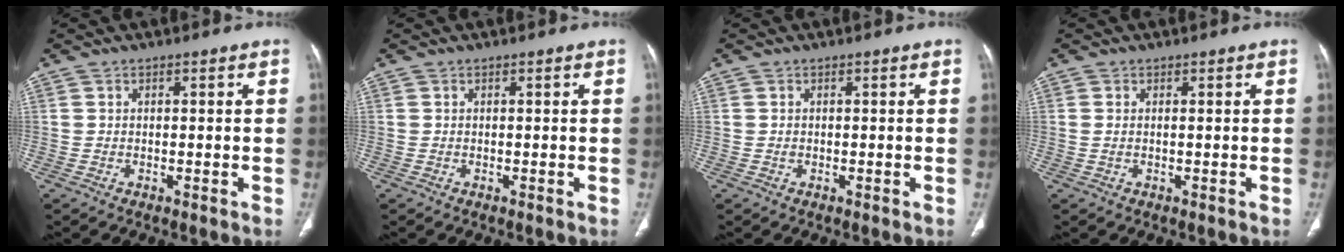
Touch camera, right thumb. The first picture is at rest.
{"total": 0.0}
{"total": 0.5, "force": [-0.1, 0.4, 0.3], "torque": [-0.005, 0.001, -0.002]}
{"total": 0.8, "force": [0.0, 0.2, 0.7], "torque": [-0.027, 0.004, 0.005]}